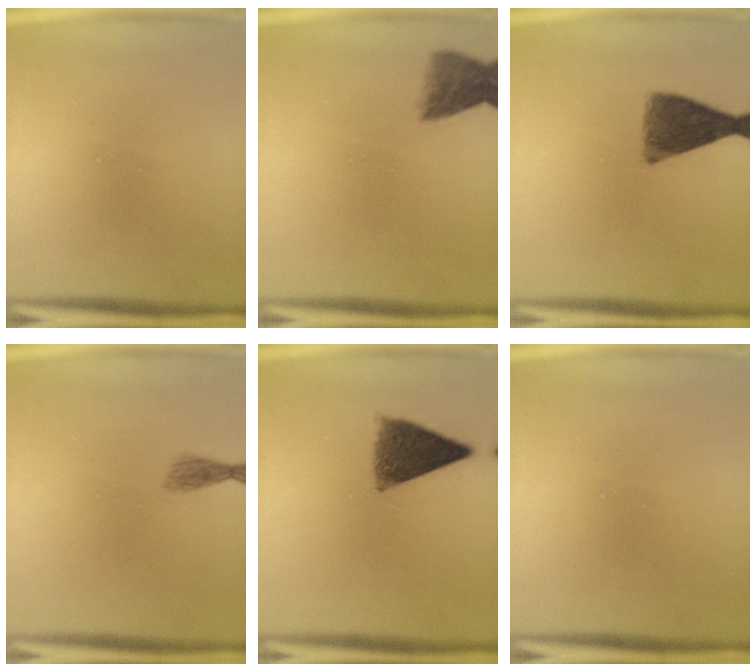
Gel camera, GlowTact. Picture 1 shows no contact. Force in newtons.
{"total": 5.0}
{"total": 8.5}
{"total": 3.1}
{"total": 8.5}
{"total": 0.0}